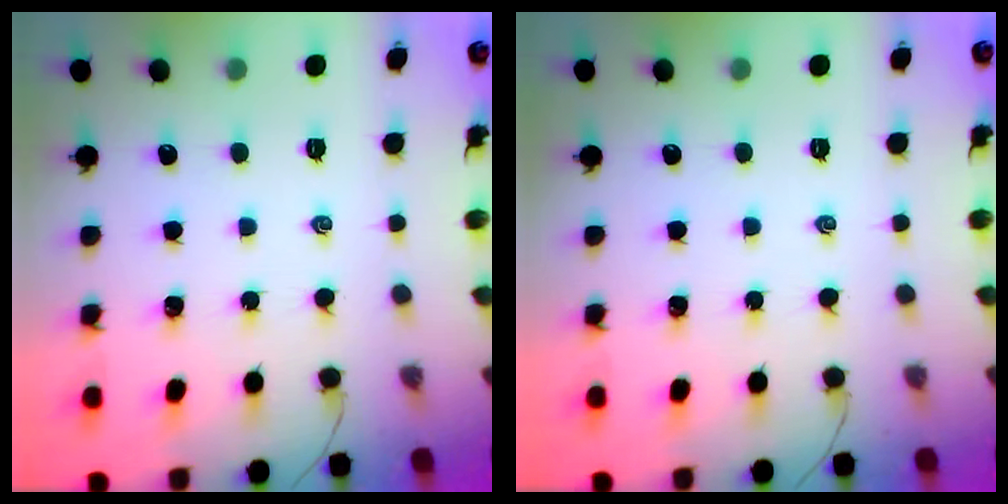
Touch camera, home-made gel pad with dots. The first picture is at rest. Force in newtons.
{"total": 0.0}